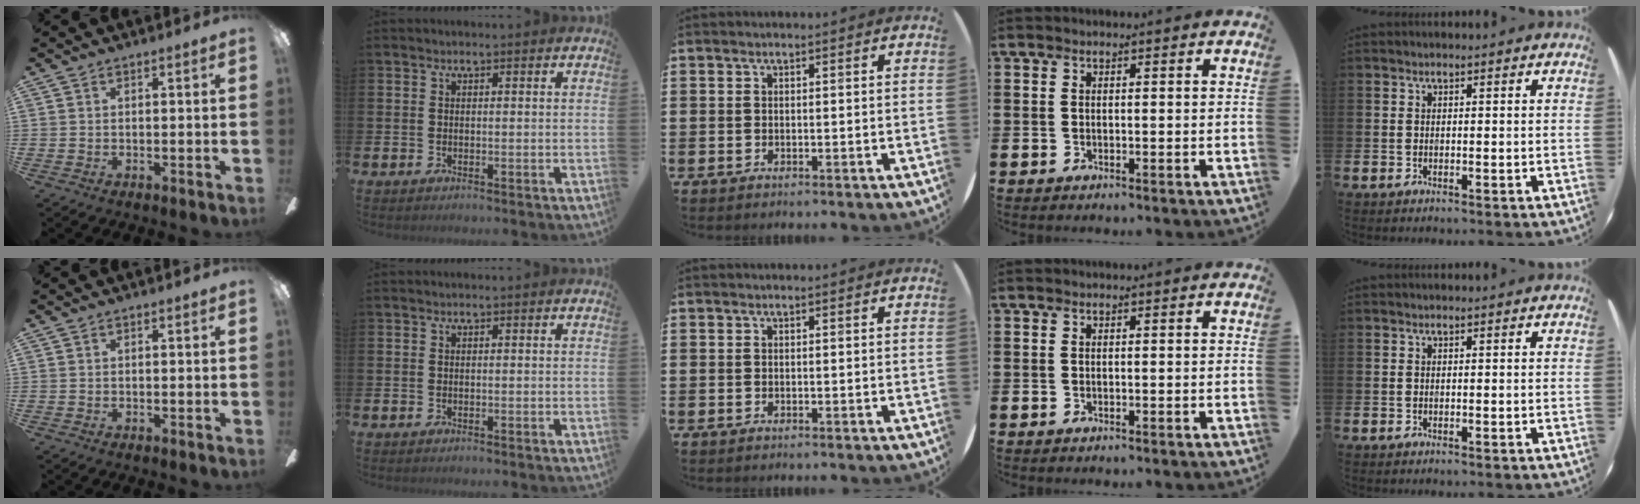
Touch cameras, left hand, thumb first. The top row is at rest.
{}